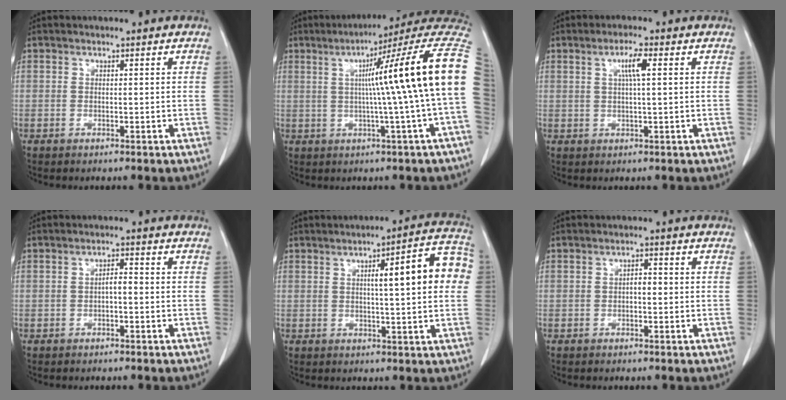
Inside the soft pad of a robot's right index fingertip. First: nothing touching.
{"total": 17.6, "force": [2.3, -1.8, 17.3], "torque": [-0.208, 0.029, 0.019]}
{"total": 3.5, "force": [1.1, 0.1, 3.3], "torque": [-0.062, 0.004, 0.019]}
{"total": 1.8, "force": [-0.3, 0.6, 1.7], "torque": [-0.029, 0.005, -0.005]}
{"total": 11.4, "force": [2.1, 1.5, 11.1], "torque": [-0.143, 0.026, 0.021]}
{"total": 1.5, "force": [-0.2, 0.7, 1.3], "torque": [-0.018, 0.004, -0.004]}